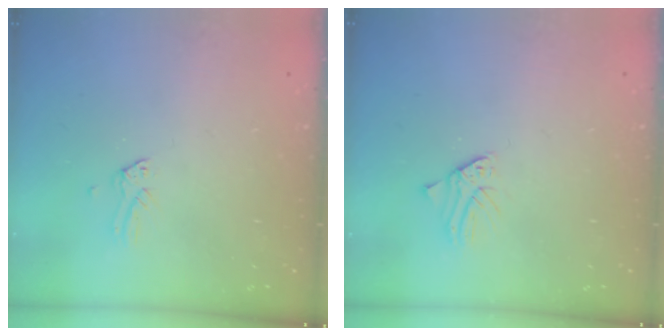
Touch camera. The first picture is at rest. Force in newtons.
{"total": 1.1, "press": 1.1, "slide": 0.1}